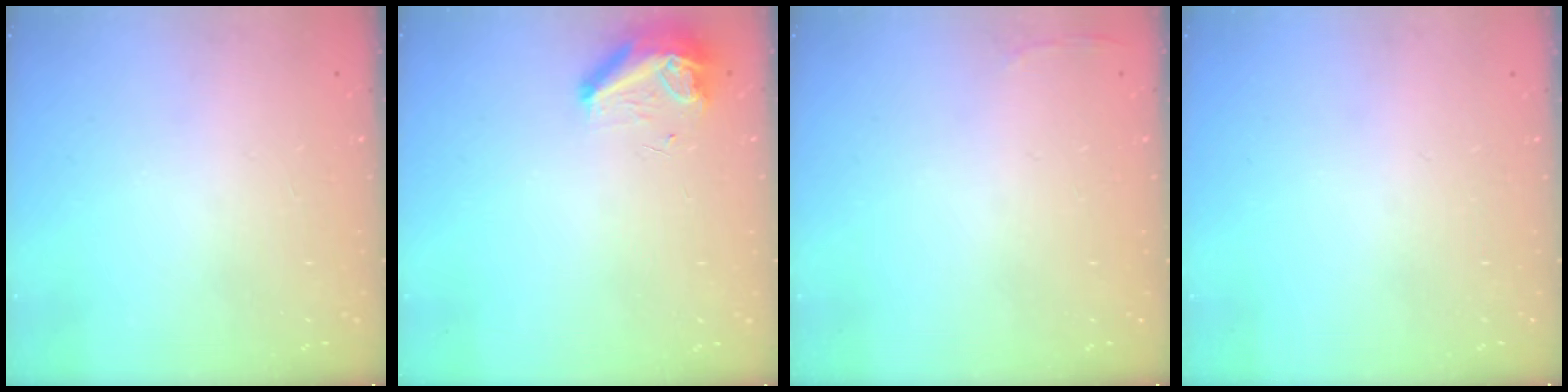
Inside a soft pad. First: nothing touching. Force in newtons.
{"total": 8.3, "press": 8.2, "slide": 0.9}
{"total": 2.8, "press": 2.6, "slide": 0.9}
{"total": 0.0}